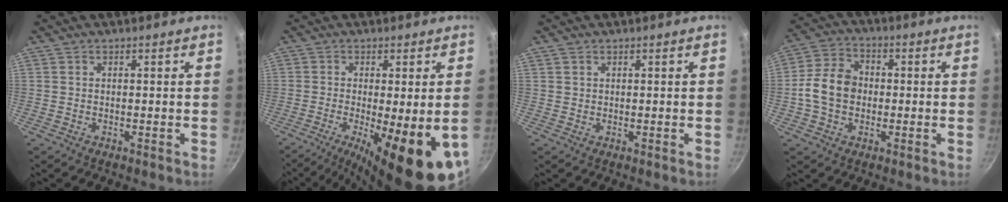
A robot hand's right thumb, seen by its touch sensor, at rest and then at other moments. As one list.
[{"total": 17.4, "force": [-5.5, 4.4, 15.9], "torque": [-0.227, -0.017, -0.069]}, {"total": 0.9, "force": [0.5, 0.7, 0.2], "torque": [-0.002, 0.000, 0.008]}, {"total": 9.8, "force": [-0.7, 7.5, 6.2], "torque": [-0.092, 0.024, -0.026]}]